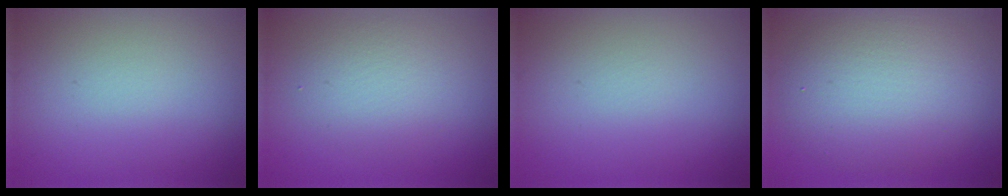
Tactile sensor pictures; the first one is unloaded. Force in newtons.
{"total": 2.9, "press": 2.9, "slide": 0.0}
{"total": 0.0}
{"total": 6.6, "press": 6.6, "slide": 0.7}